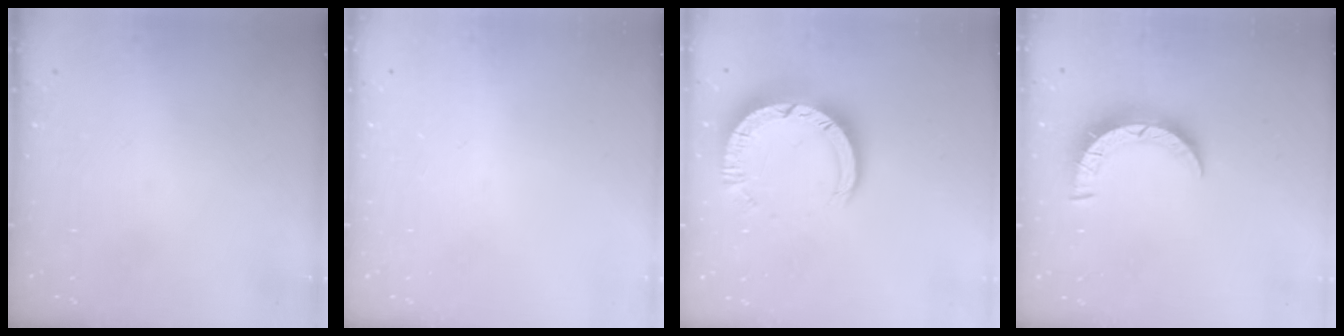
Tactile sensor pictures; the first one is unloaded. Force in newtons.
{"total": 0.0}
{"total": 10.4, "press": 10.4, "slide": 1.1}
{"total": 7.1, "press": 7.0, "slide": 0.8}